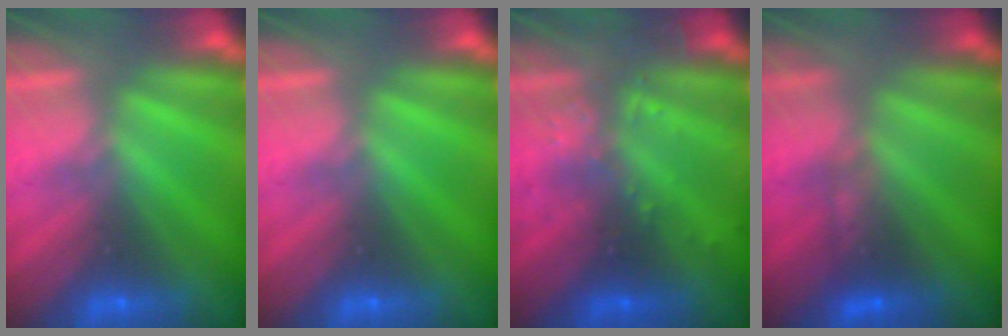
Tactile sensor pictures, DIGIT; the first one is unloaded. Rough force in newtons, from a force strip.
{"total": 0.0}
{"total": 3.0}
{"total": 2.3}